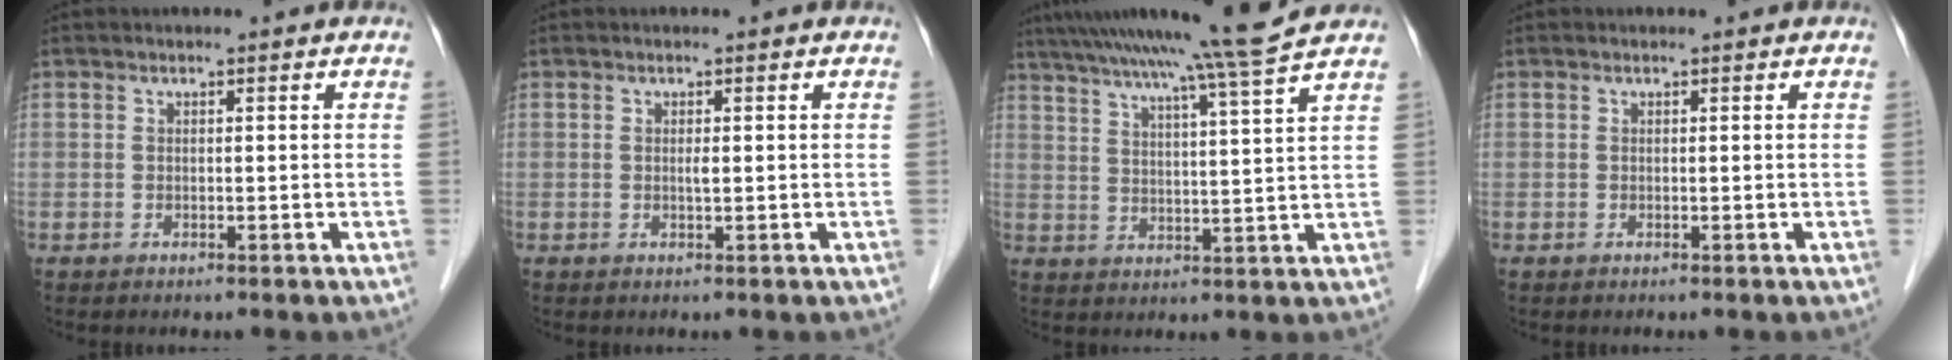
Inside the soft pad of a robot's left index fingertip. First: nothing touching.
{"total": 0.8, "force": [-0.1, 0.0, 0.8], "torque": [-0.016, -0.005, -0.002]}
{"total": 14.4, "force": [12.3, -2.8, 6.8], "torque": [-0.116, -0.022, 0.174]}
{"total": 0.0}